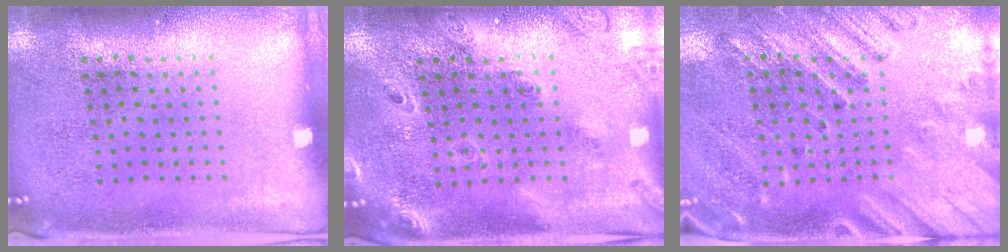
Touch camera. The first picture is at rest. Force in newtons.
{"total": 1.8, "press": 1.7, "slide": 0.8}
{"total": 2.4, "press": 2.0, "slide": 1.3}